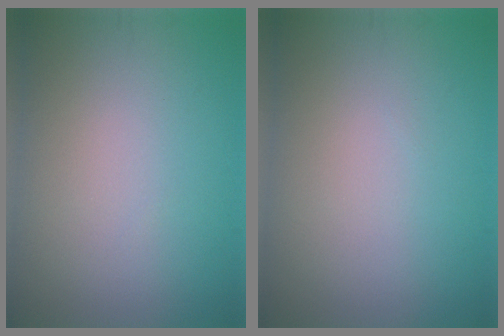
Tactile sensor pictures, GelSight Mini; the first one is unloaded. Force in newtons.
{"total": 0.0}